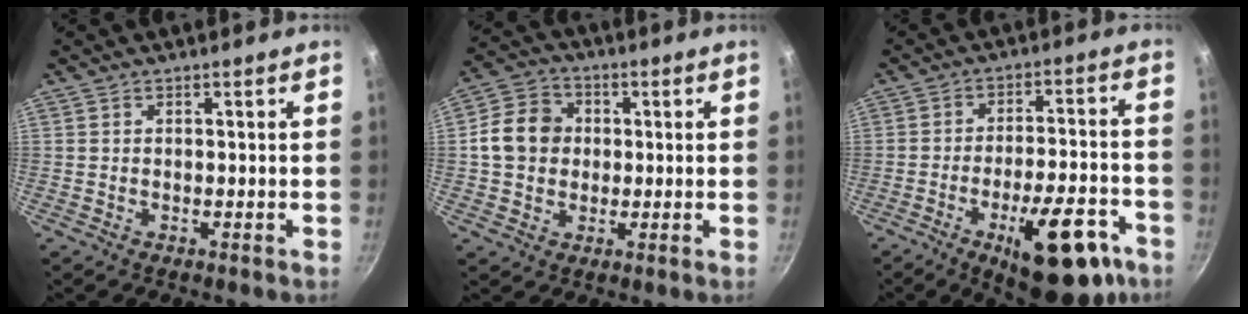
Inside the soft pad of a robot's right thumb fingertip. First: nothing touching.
{"total": 9.4, "force": [0.6, 8.1, 4.8], "torque": [-0.058, 0.013, -0.004]}
{"total": 18.3, "force": [-9.1, 6.7, 14.3], "torque": [-0.164, 0.041, -0.120]}